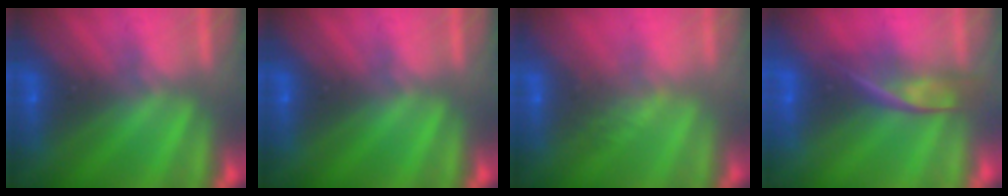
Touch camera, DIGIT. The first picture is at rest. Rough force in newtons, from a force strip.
{"total": 0.0}
{"total": 1.3}
{"total": 2.4}